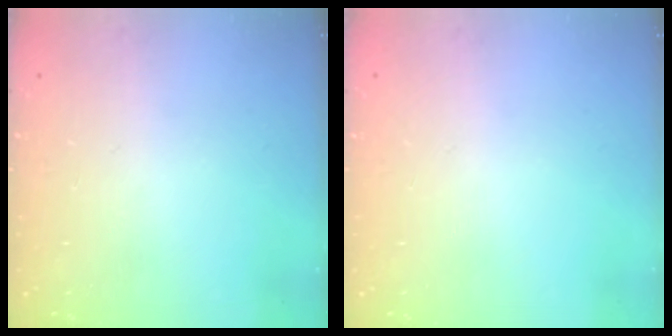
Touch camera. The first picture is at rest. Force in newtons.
{"total": 0.0}